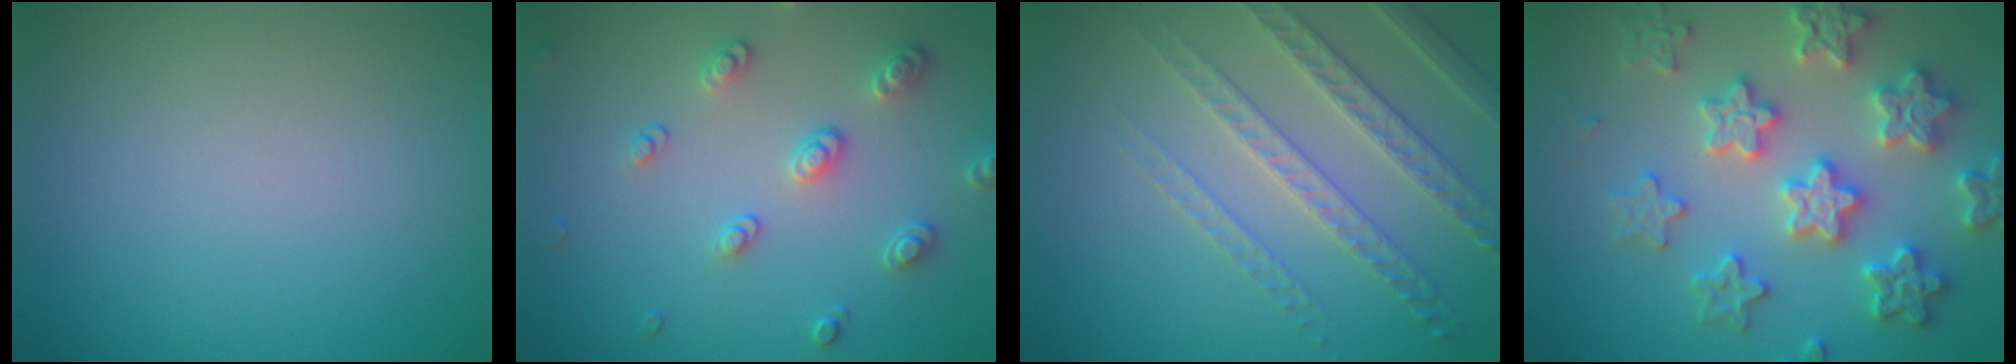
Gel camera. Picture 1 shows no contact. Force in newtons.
{"total": 2.6, "press": 2.6, "slide": 0.2}
{"total": 4.5, "press": 3.6, "slide": 2.7}
{"total": 6.1, "press": 6.0, "slide": 1.2}